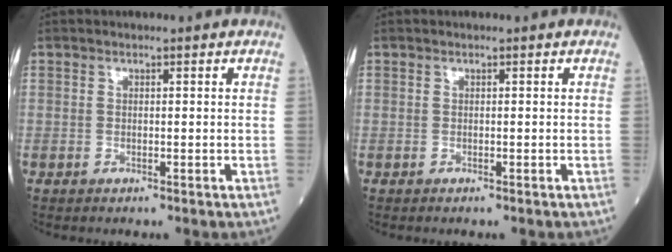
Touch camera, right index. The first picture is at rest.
{"total": 0.0}